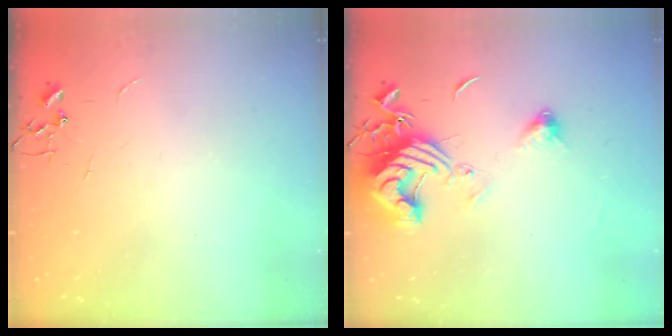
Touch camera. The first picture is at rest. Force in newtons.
{"total": 14.9, "press": 14.8, "slide": 1.7}